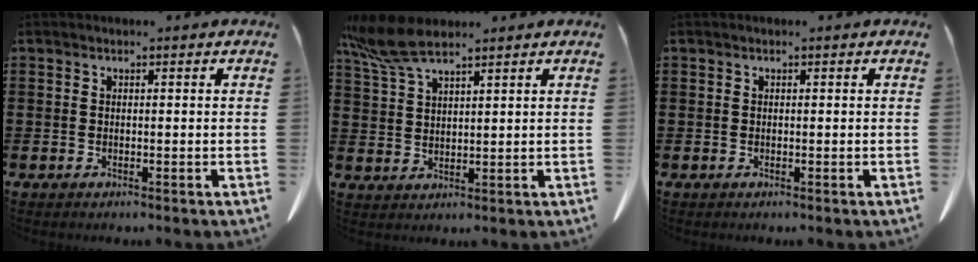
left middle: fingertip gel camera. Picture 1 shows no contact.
{"total": 7.2, "force": [5.5, 1.5, 4.5], "torque": [-0.116, -0.012, 0.100]}
{"total": 0.0}